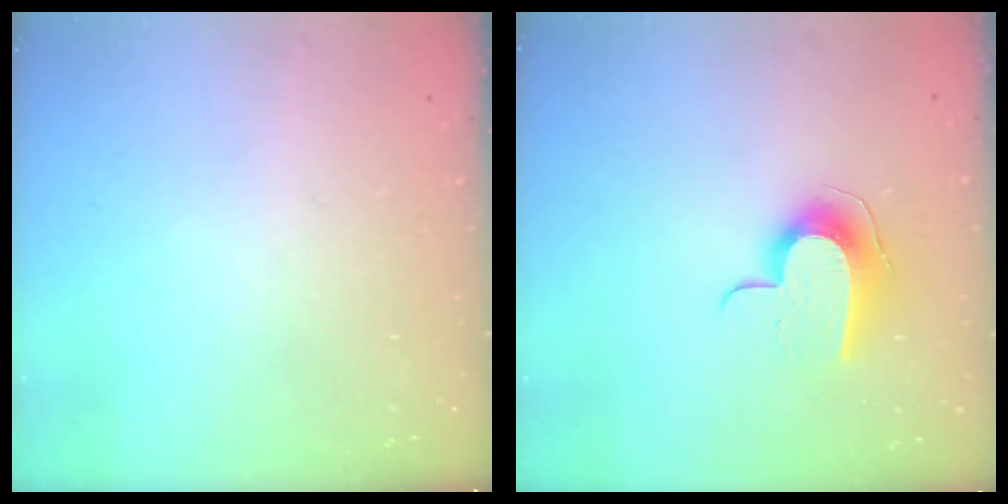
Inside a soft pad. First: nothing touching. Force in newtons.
{"total": 9.7, "press": 9.7, "slide": 0.2}